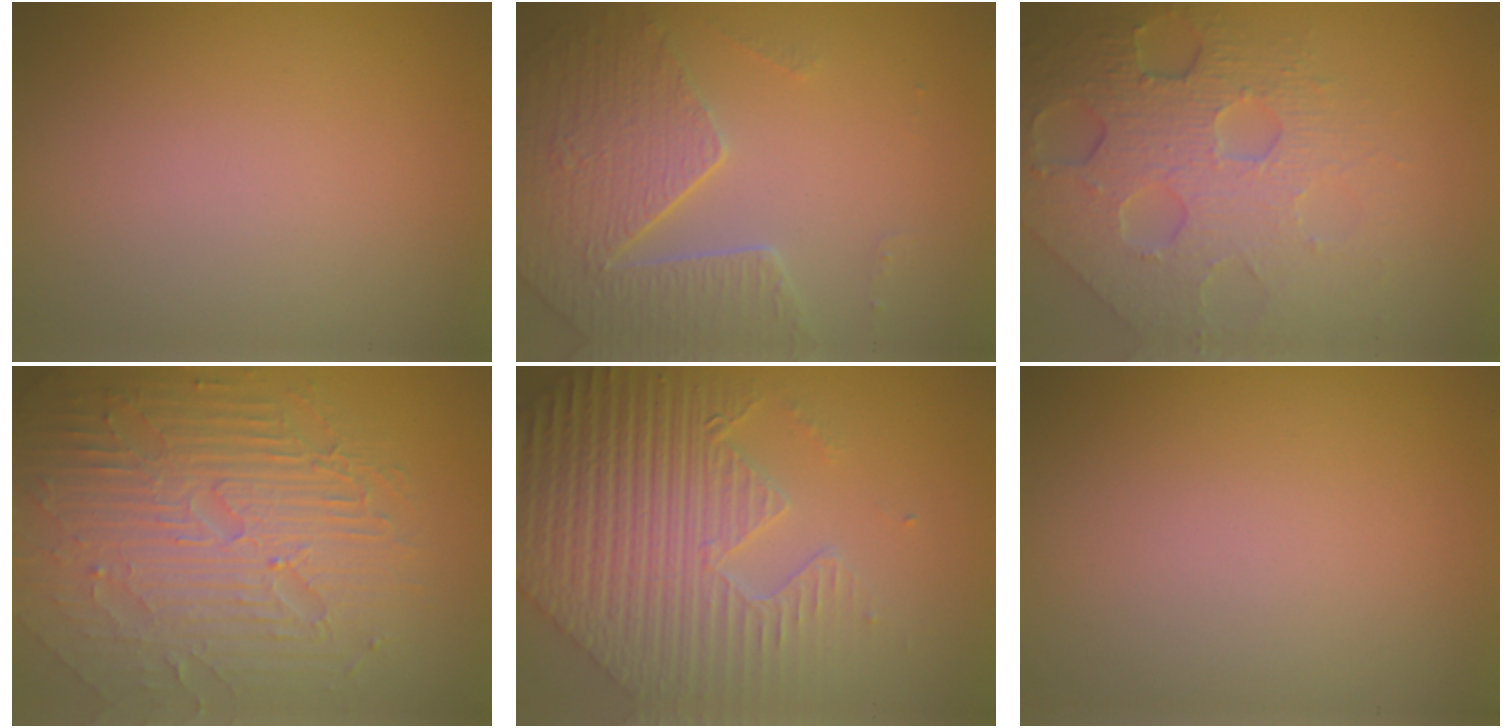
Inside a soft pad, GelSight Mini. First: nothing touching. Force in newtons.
{"total": 4.9, "press": 4.5, "slide": 1.9}
{"total": 8.2, "press": 5.6, "slide": 6.0}
{"total": 9.6, "press": 6.4, "slide": 7.1}
{"total": 8.9, "press": 6.6, "slide": 5.9}
{"total": 0.0}